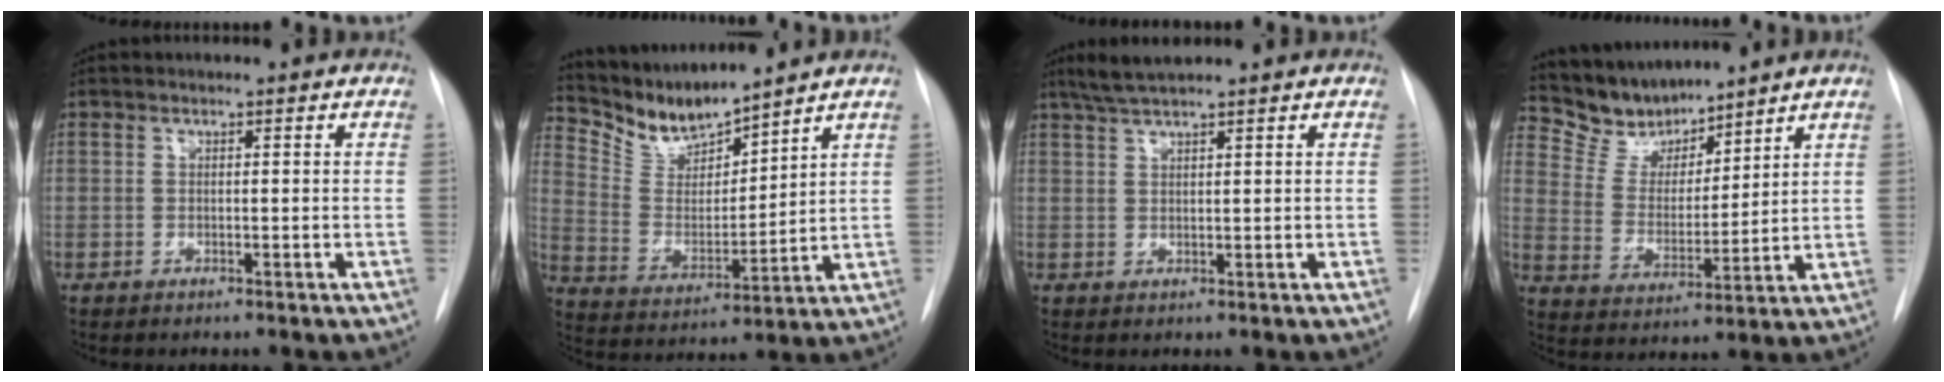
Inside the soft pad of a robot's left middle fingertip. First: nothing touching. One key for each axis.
{"total": 9.6, "fx": 9.4, "fy": 0.6, "fz": 2.0, "tx": -0.055, "ty": -0.003, "tz": 0.198}
{"total": 3.7, "fx": 3.1, "fy": -0.2, "fz": 1.9, "tx": -0.045, "ty": 0.009, "tz": 0.063}
{"total": 9.1, "fx": 8.6, "fy": 2.8, "fz": 0.8, "tx": -0.022, "ty": 0.006, "tz": 0.176}